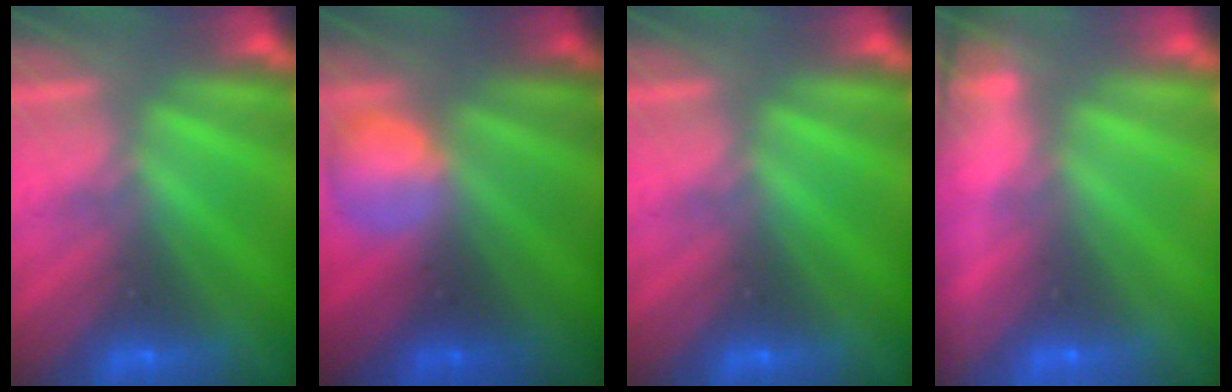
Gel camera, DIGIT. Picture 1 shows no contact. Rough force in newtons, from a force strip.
{"total": 2.4}
{"total": 0.0}
{"total": 10.7}